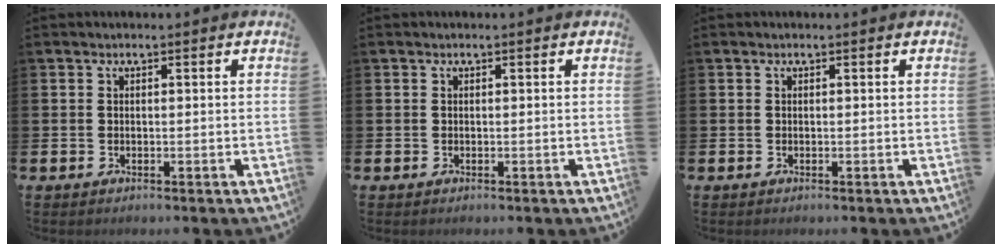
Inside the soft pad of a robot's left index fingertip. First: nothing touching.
{"total": 0.0}
{"total": 0.0}